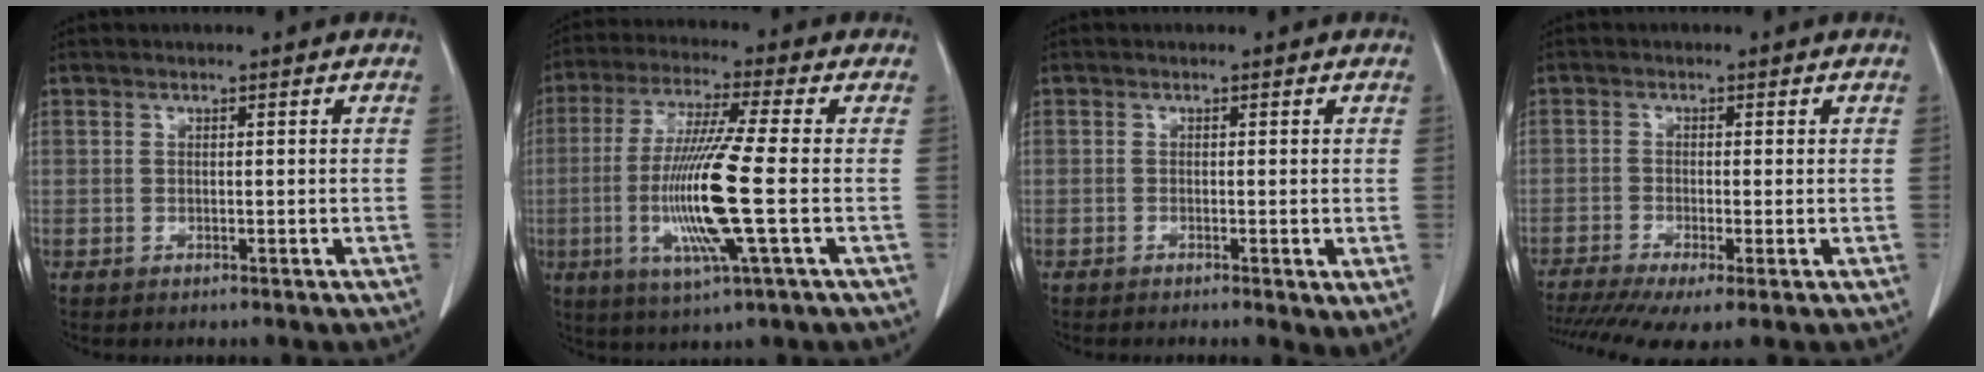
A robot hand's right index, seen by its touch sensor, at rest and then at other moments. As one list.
[{"total": 13.6, "force": [-2.3, -0.4, 13.4], "torque": [-0.275, -0.016, -0.052]}, {"total": 2.1, "force": [-0.6, 0.5, 2.0], "torque": [-0.027, -0.006, -0.009]}, {"total": 8.8, "force": [-5.6, 1.8, 6.6], "torque": [-0.122, -0.013, -0.096]}]